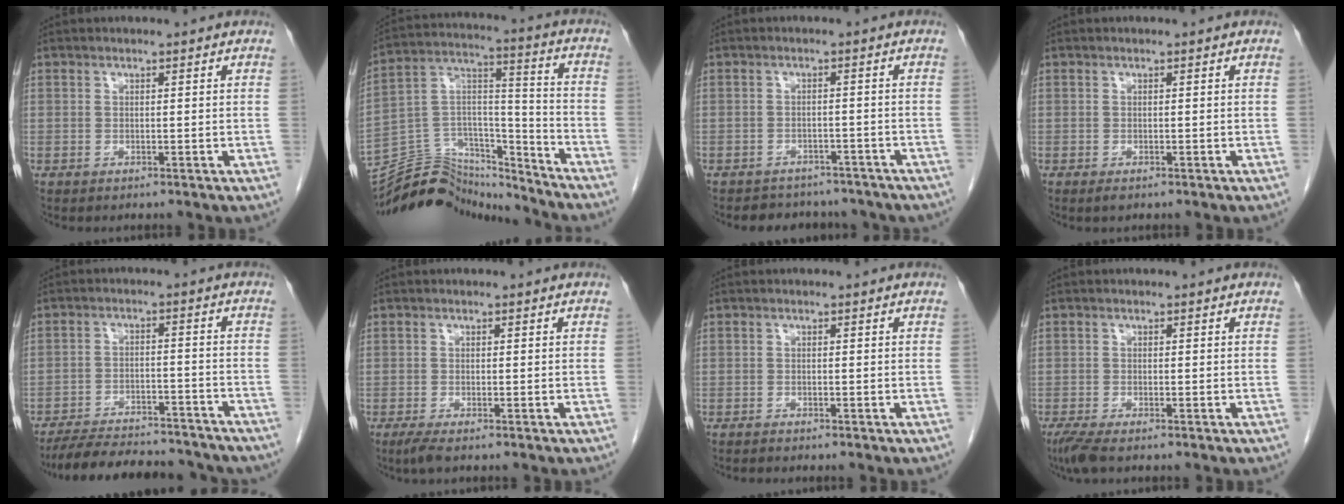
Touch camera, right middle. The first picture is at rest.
{"total": 19.1, "force": [-18.5, 3.8, 2.9], "torque": [-0.058, 0.053, -0.302]}
{"total": 9.3, "force": [-8.1, 4.1, 1.9], "torque": [-0.022, 0.011, -0.088]}
{"total": 0.7, "force": [-0.5, 0.3, 0.4], "torque": [-0.006, -0.001, -0.004]}
{"total": 18.6, "force": [-16.8, 4.2, 6.9], "torque": [-0.121, -0.007, -0.229]}
{"total": 1.6, "force": [-1.1, 0.0, 1.1], "torque": [-0.031, -0.008, -0.025]}
{"total": 0.6, "force": [-0.6, -0.1, 0.1], "torque": [-0.006, -0.002, -0.011]}
{"total": 2.6, "force": [-1.9, 0.2, 1.7], "torque": [-0.040, -0.010, -0.042]}